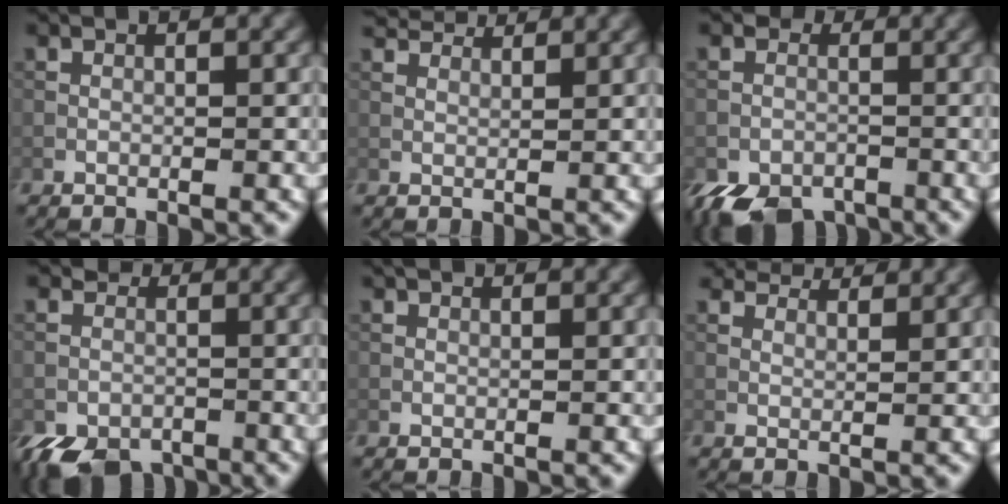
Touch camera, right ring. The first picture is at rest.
{"total": 4.2, "force": [3.7, 1.1, 1.7], "torque": [-0.040, -0.003, 0.067]}
{"total": 6.5, "force": [-3.8, 4.5, 2.6], "torque": [-0.042, -0.016, -0.062]}
{"total": 5.9, "force": [-3.2, 4.3, 2.5], "torque": [-0.046, -0.016, -0.052]}
{"total": 2.4, "force": [2.1, 0.5, 1.0], "torque": [-0.024, -0.005, 0.019]}
{"total": 6.4, "force": [5.7, 1.7, 2.4], "torque": [-0.063, -0.002, 0.090]}